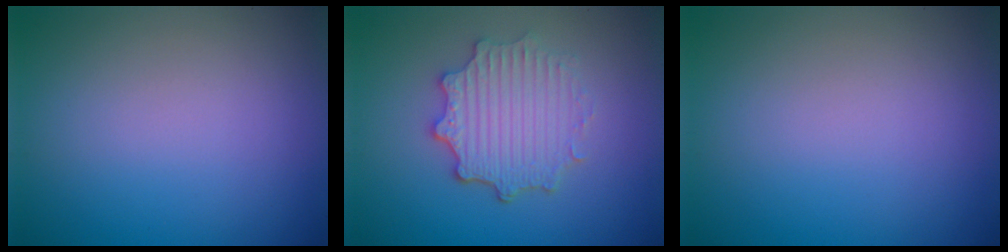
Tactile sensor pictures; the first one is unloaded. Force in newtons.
{"total": 4.4, "press": 3.6, "slide": 2.5}
{"total": 0.0}